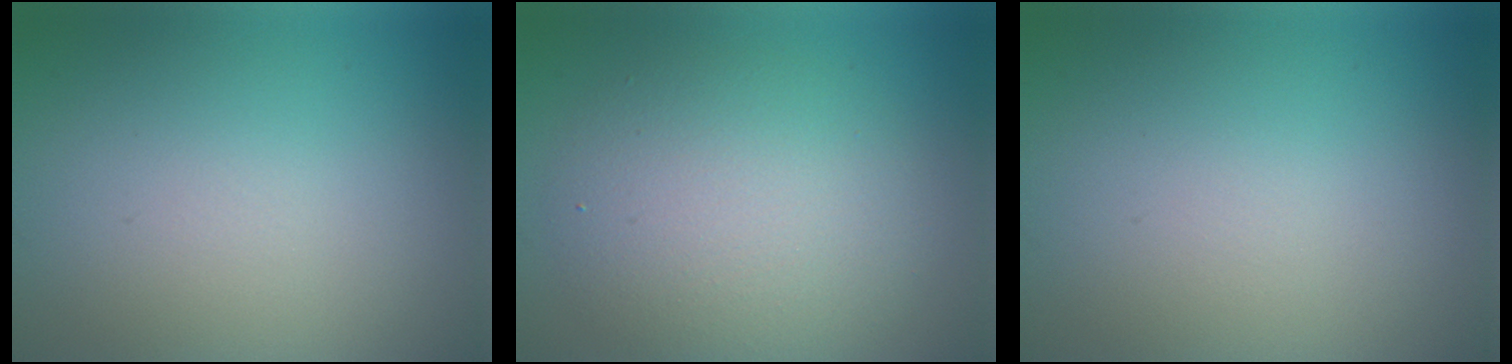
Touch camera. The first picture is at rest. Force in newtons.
{"total": 5.7, "press": 5.7, "slide": 0.2}
{"total": 0.0}